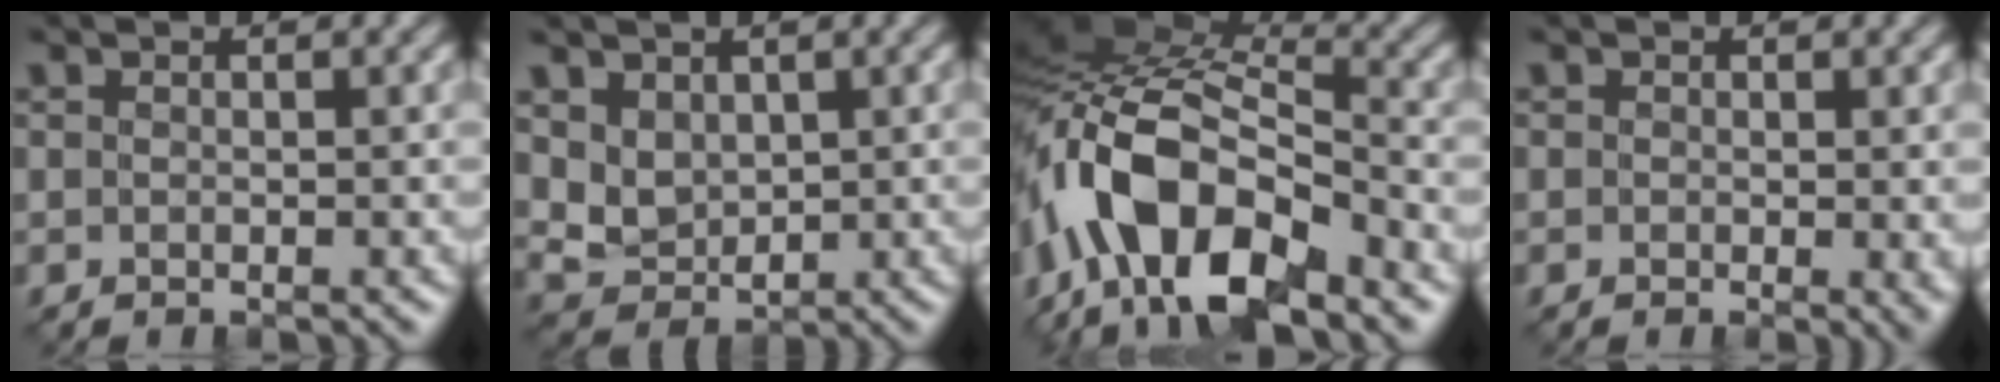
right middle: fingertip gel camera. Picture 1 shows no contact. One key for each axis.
{"total": 3.4, "fx": 1.3, "fy": 2.6, "fz": 1.8, "tx": -0.047, "ty": -0.012, "tz": 0.029}
{"total": 14.0, "fx": -5.7, "fy": 7.5, "fz": 10.5, "tx": -0.211, "ty": 0.014, "tz": -0.115}
{"total": 1.3, "fx": 0.0, "fy": 0.3, "fz": 1.3, "tx": -0.010, "ty": -0.010, "tz": -0.002}